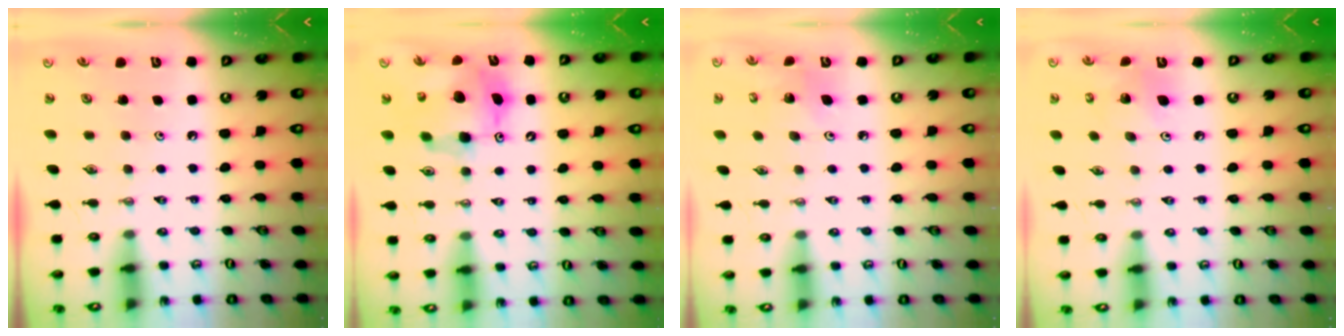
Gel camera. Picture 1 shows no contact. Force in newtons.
{"total": 11.5, "press": 11.5, "slide": 0.9}
{"total": 5.0, "press": 4.4, "slide": 2.3}
{"total": 7.9, "press": 7.8, "slide": 1.5}